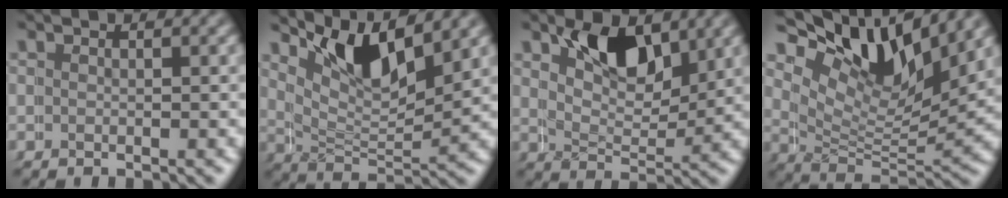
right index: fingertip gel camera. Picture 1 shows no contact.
{"total": 6.5, "force": [5.0, 2.1, 3.6], "torque": [-0.075, -0.001, 0.086]}
{"total": 5.7, "force": [4.1, 2.8, 2.9], "torque": [-0.062, -0.013, 0.075]}
{"total": 9.7, "force": [5.9, 4.4, 6.3], "torque": [-0.124, 0.000, 0.094]}